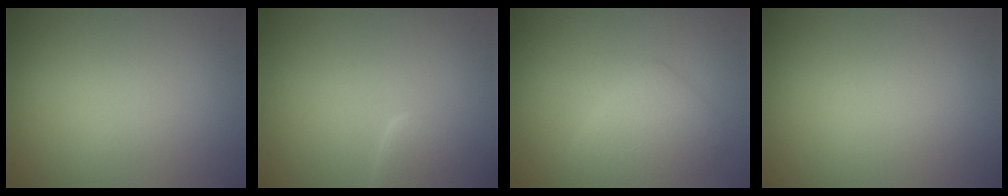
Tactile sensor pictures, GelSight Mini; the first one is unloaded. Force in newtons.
{"total": 2.4, "press": 2.4, "slide": 0.1}
{"total": 2.9, "press": 2.9, "slide": 0.2}
{"total": 0.0}